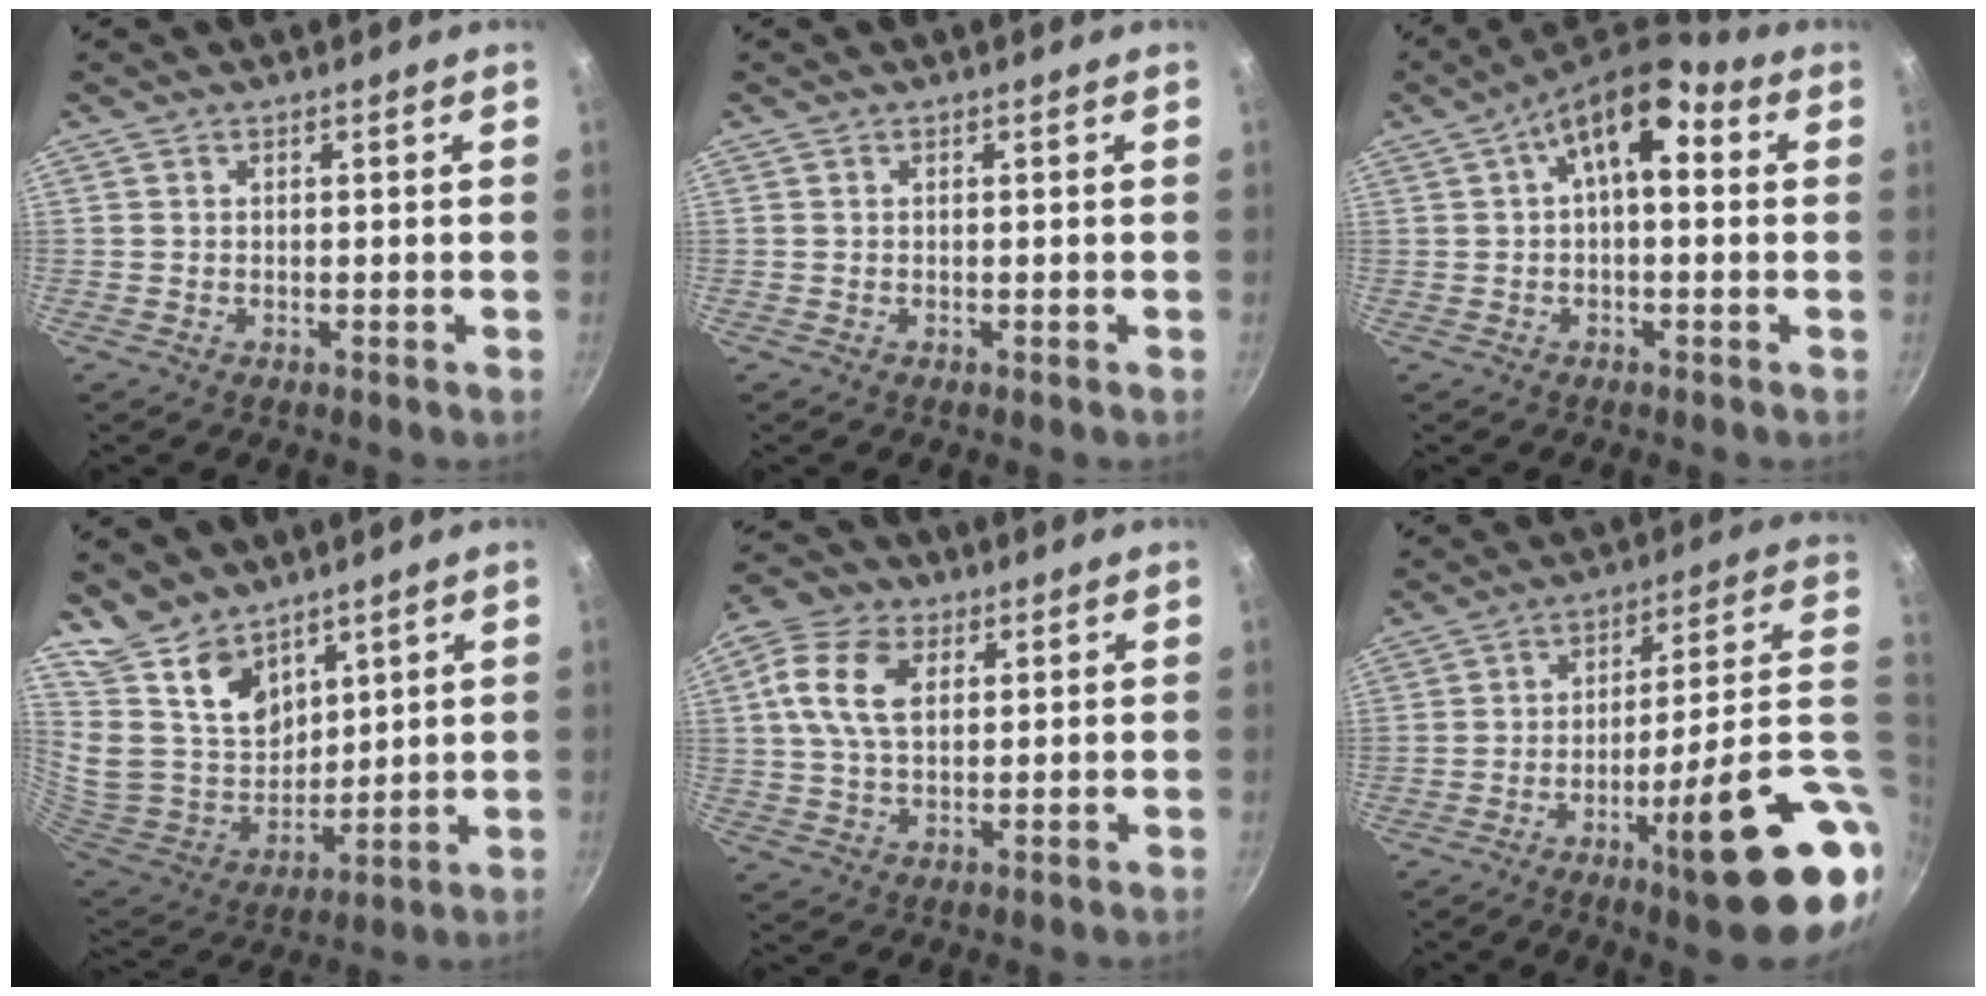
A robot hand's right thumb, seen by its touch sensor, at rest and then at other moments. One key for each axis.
{"total": 0.0}
{"total": 10.5, "fx": 2.8, "fy": 5.2, "fz": 8.7, "tx": -0.119, "ty": 0.028, "tz": 0.033}
{"total": 15.5, "fx": 10.6, "fy": 9.4, "fz": 6.2, "tx": -0.082, "ty": -0.075, "tz": 0.216}
{"total": 10.4, "fx": 3.0, "fy": 6.9, "fz": 7.2, "tx": -0.124, "ty": 0.006, "tz": 0.044}
{"total": 20.2, "fx": -5.8, "fy": 3.5, "fz": 19.0, "tx": -0.231, "ty": 0.025, "tz": -0.083}